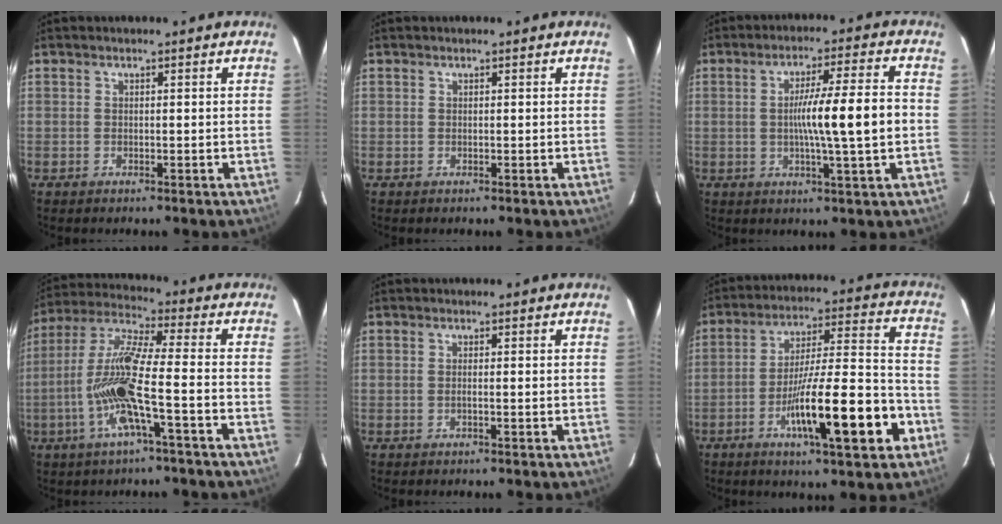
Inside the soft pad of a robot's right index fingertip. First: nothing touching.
{"total": 0.0}
{"total": 10.2, "force": [-0.7, -0.6, 10.2], "torque": [-0.166, 0.004, -0.014]}
{"total": 12.7, "force": [-4.0, 0.4, 12.0], "torque": [-0.250, 0.007, -0.082]}
{"total": 0.7, "force": [-0.2, 0.0, 0.6], "torque": [-0.013, 0.001, -0.003]}
{"total": 17.3, "force": [-6.9, 1.7, 15.8], "torque": [-0.259, 0.000, -0.107]}